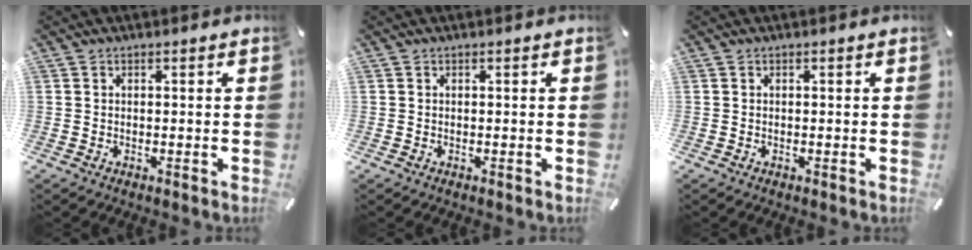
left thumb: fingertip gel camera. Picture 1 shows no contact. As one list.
[{"total": 0.0}, {"total": 0.0}]